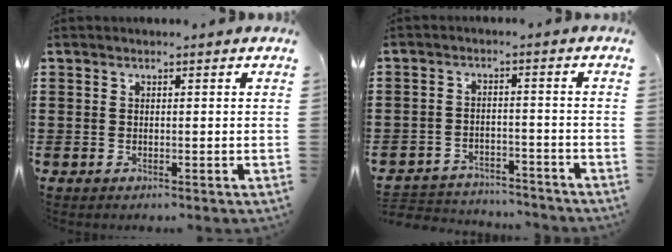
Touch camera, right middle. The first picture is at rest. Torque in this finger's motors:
{"motor_torque": [0.08, 0.01, 0.03, -0.01]}